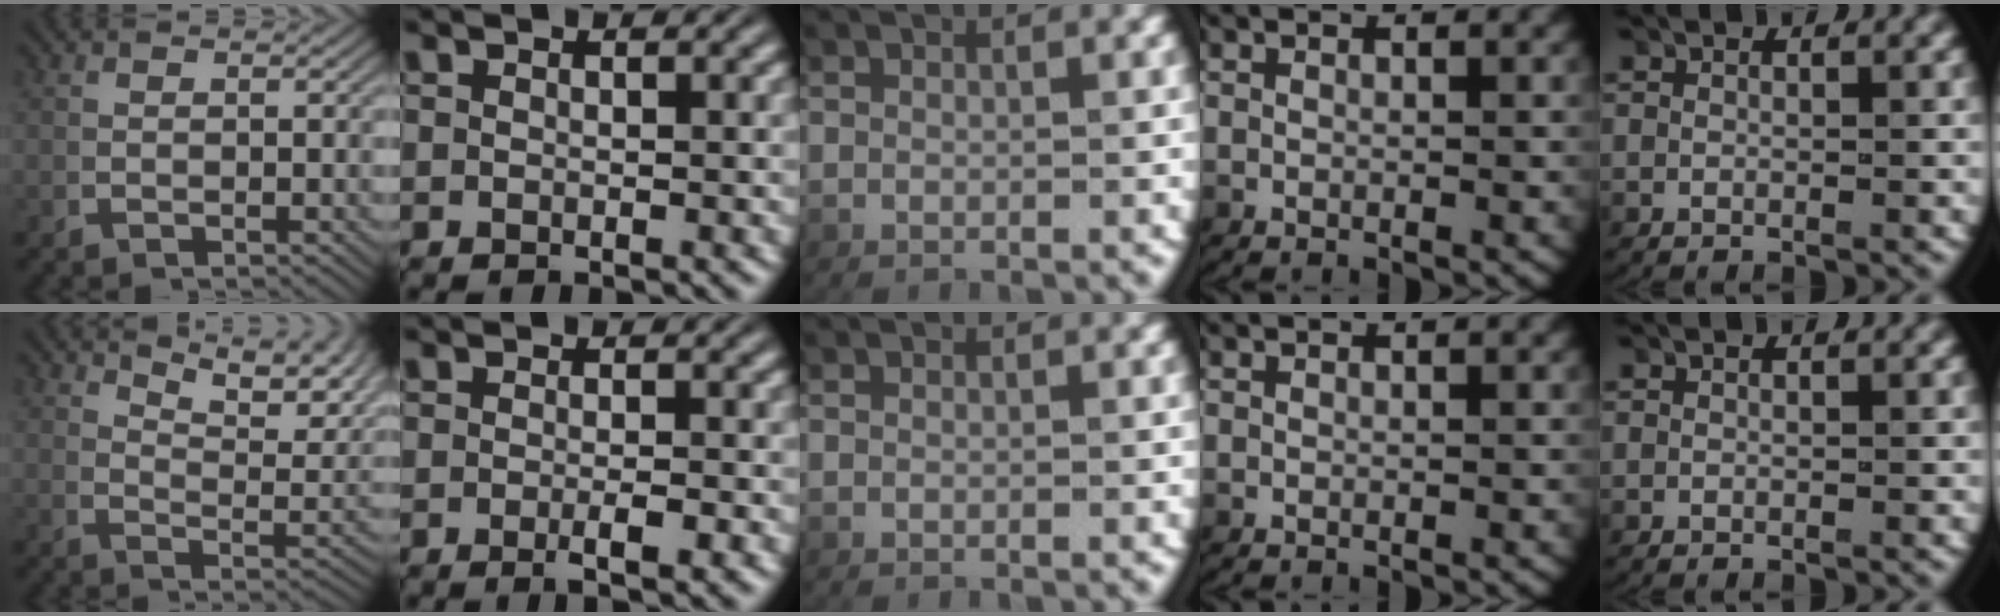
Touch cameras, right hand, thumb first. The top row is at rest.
{"thumb": {"total": 8.4, "force": [5.6, 2.7, 5.7], "torque": [-0.070, 0.013, 0.087]}, "index": {"total": 2.2, "force": [-1.3, 0.1, 1.7], "torque": [-0.026, 0.006, -0.027]}}